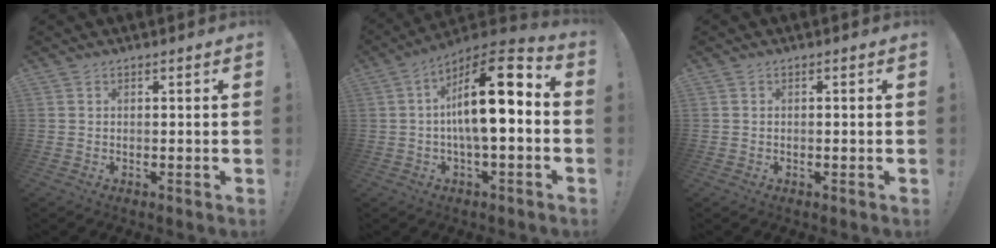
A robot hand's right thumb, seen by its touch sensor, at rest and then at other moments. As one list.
[{"total": 17.6, "force": [1.1, 5.5, 16.6], "torque": [-0.260, 0.000, 0.013]}, {"total": 0.7, "force": [-0.5, -0.1, 0.4], "torque": [-0.009, -0.001, -0.009]}]